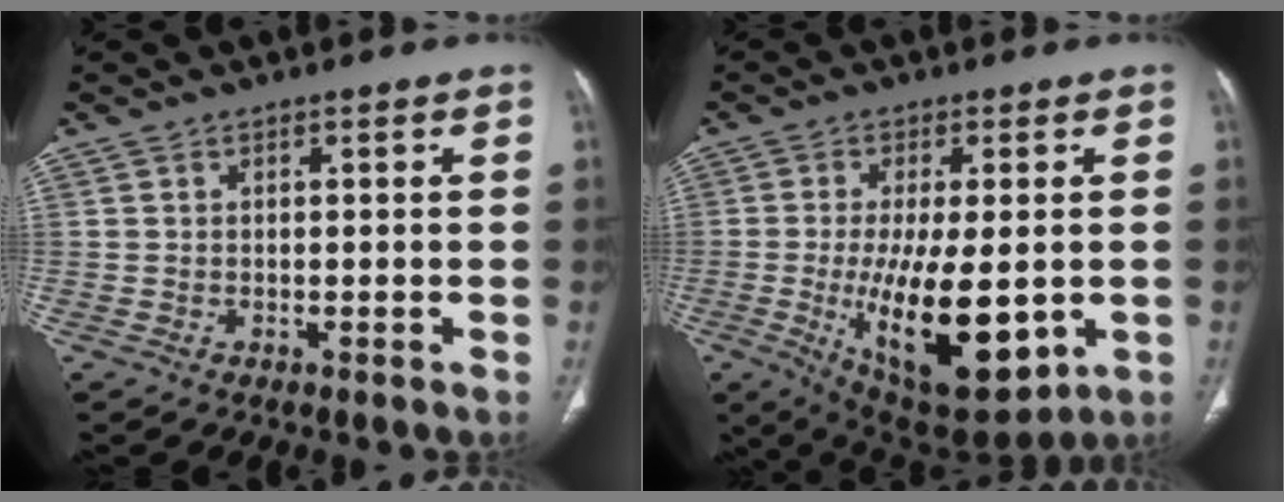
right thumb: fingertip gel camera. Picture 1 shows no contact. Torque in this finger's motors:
{"motor_torque": [-0.26, 1.50, 1.00, 0.75, 0.46]}